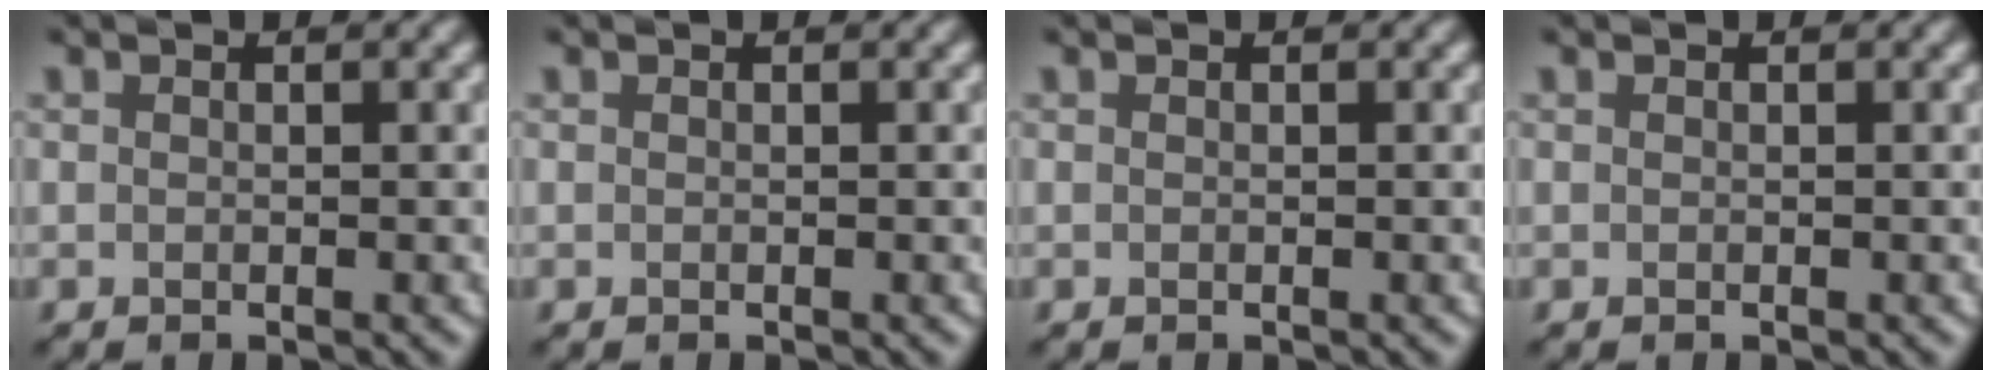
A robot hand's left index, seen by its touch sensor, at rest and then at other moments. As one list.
[{"total": 0.0}, {"total": 0.0}, {"total": 0.0}]